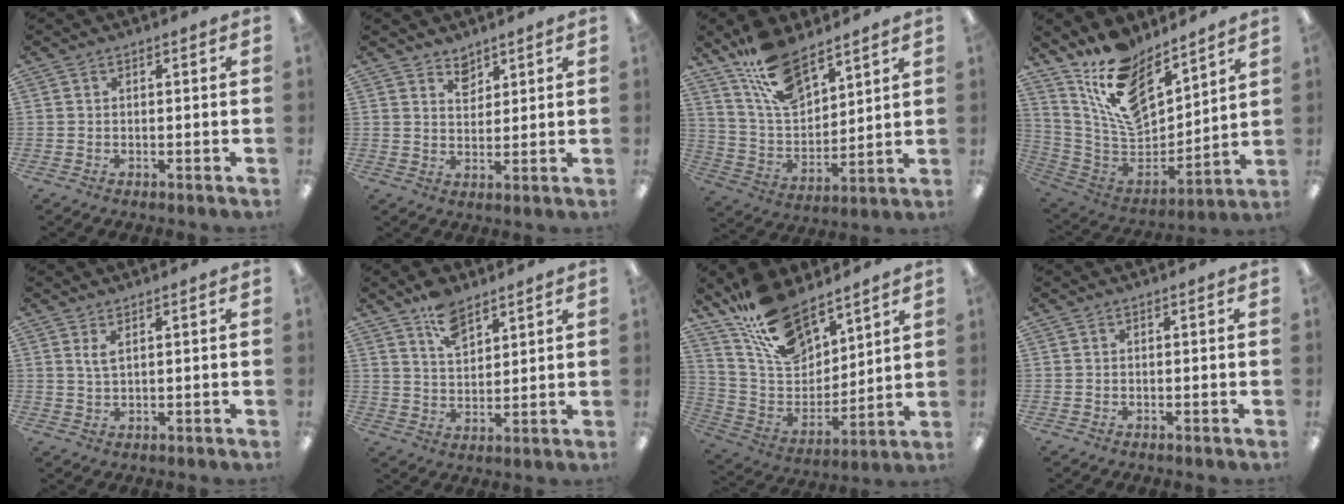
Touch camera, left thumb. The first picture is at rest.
{"total": 4.0, "force": [3.4, 2.0, 0.6], "torque": [-0.004, -0.016, 0.062]}
{"total": 14.7, "force": [10.9, 6.5, 7.5], "torque": [-0.155, -0.051, 0.203]}
{"total": 16.2, "force": [12.2, 7.3, 7.6], "torque": [-0.152, -0.084, 0.226]}
{"total": 2.4, "force": [1.5, 0.8, 1.8], "torque": [-0.032, 0.000, 0.024]}
{"total": 8.2, "force": [5.9, 4.1, 4.0], "torque": [-0.072, -0.024, 0.106]}
{"total": 17.7, "force": [13.1, 8.7, 8.0], "torque": [-0.162, -0.073, 0.246]}
{"total": 0.0}